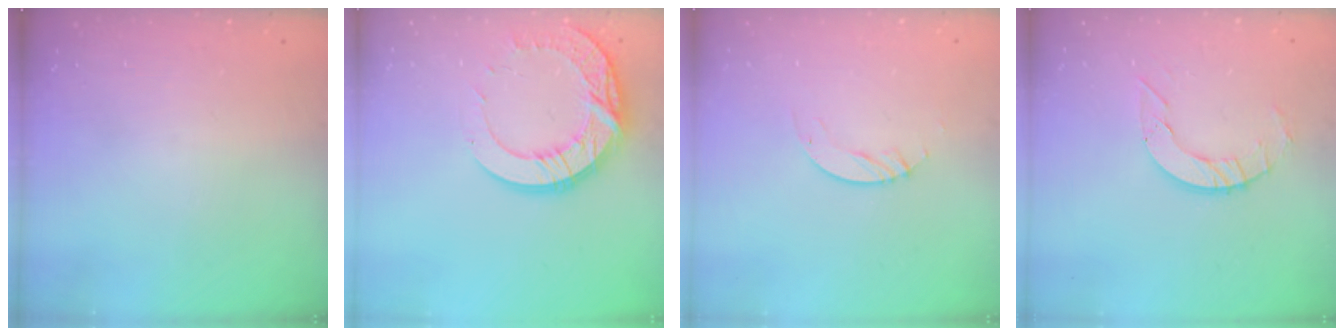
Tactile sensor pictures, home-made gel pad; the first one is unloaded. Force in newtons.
{"total": 17.8, "press": 17.7, "slide": 1.5}
{"total": 4.2, "press": 4.1, "slide": 0.4}
{"total": 7.1, "press": 7.0, "slide": 0.7}